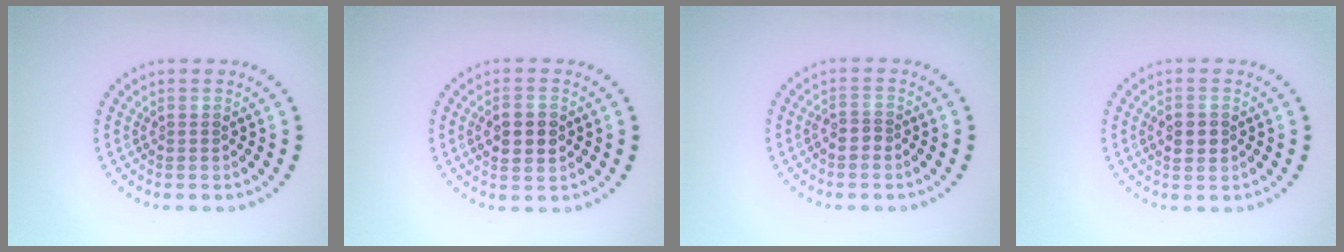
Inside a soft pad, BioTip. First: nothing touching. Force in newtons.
{"total": 3.0, "press": 3.0, "slide": 0.1}
{"total": 1.5, "press": 1.1, "slide": 0.9}
{"total": 2.3, "press": 2.3, "slide": 0.1}